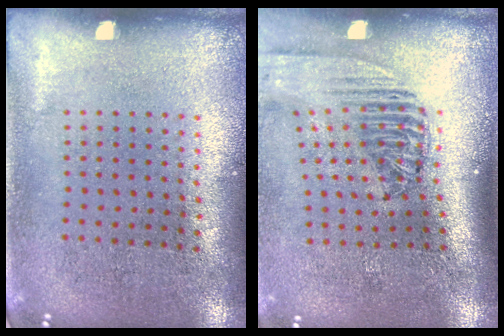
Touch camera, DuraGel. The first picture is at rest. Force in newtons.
{"total": 2.4, "press": 1.8, "slide": 1.6}